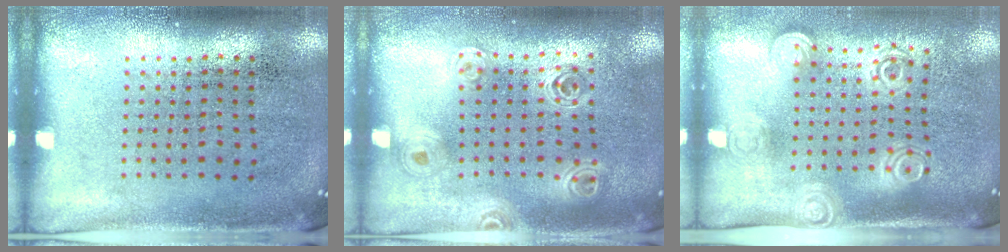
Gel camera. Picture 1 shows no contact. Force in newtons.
{"total": 1.4, "press": 1.3, "slide": 0.5}
{"total": 1.7, "press": 1.3, "slide": 1.1}